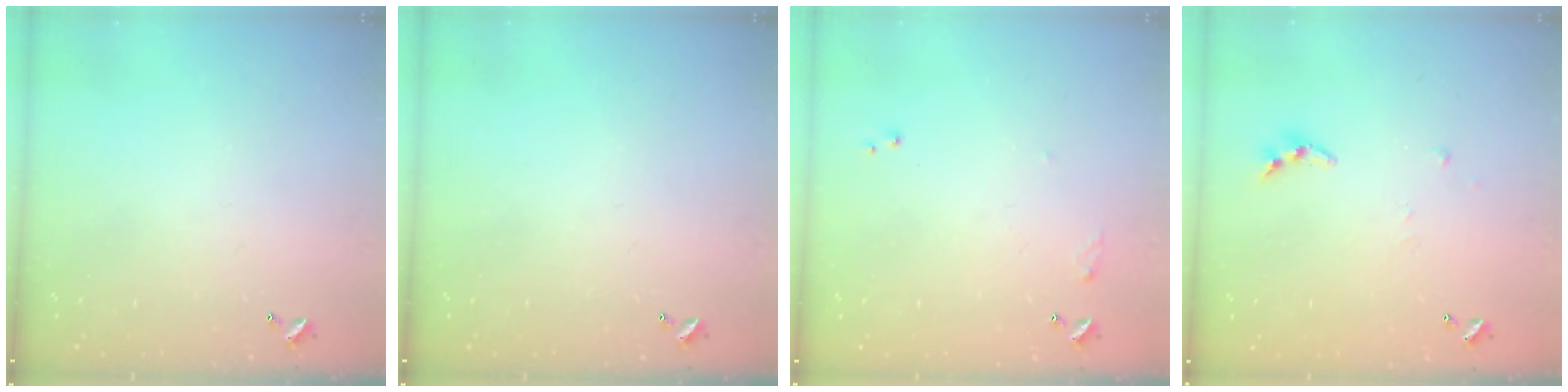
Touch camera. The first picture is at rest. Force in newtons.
{"total": 0.0}
{"total": 6.5, "press": 6.5, "slide": 0.7}
{"total": 4.4, "press": 4.4, "slide": 0.3}